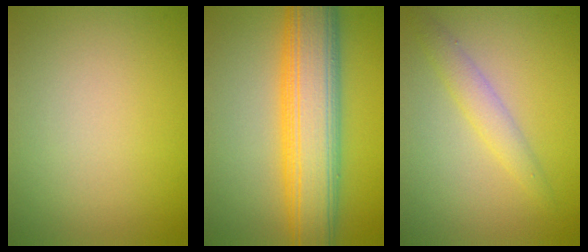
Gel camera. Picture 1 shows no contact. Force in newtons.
{"total": 9.8, "press": 9.8, "slide": 0.3}
{"total": 2.3, "press": 2.3, "slide": 0.0}